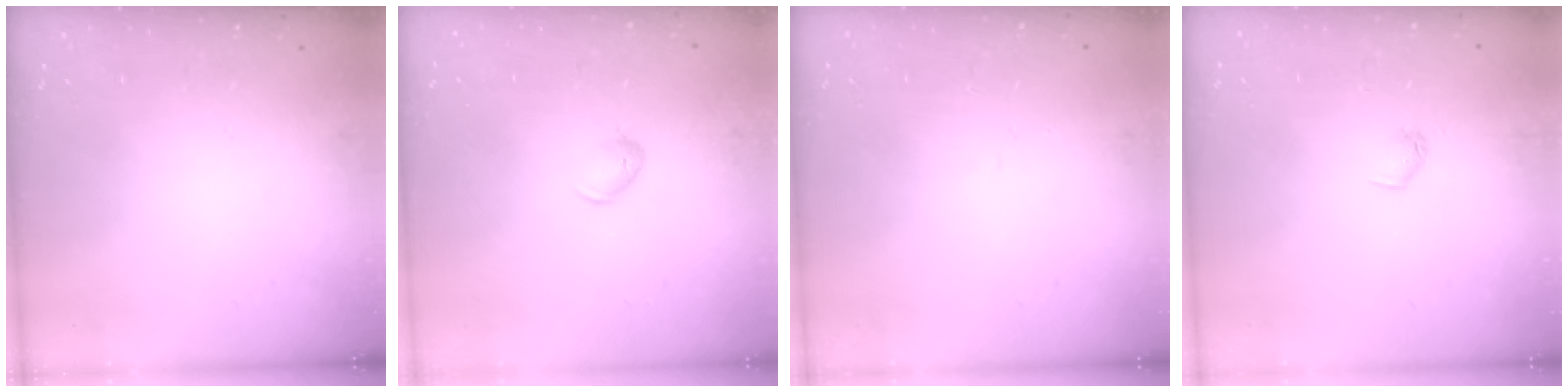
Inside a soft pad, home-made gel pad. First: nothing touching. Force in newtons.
{"total": 6.2, "press": 6.2, "slide": 0.9}
{"total": 1.6, "press": 1.6, "slide": 0.3}
{"total": 3.0, "press": 2.9, "slide": 0.7}